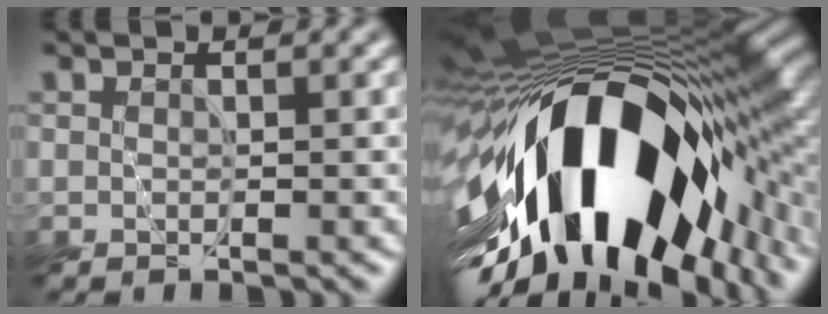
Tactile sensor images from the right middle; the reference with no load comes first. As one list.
[{"total": 17.4, "force": [-6.4, 7.7, 14.3], "torque": [-0.229, -0.003, -0.113]}]